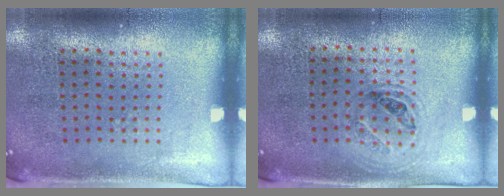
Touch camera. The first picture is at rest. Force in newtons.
{"total": 0.9, "press": 0.8, "slide": 0.4}